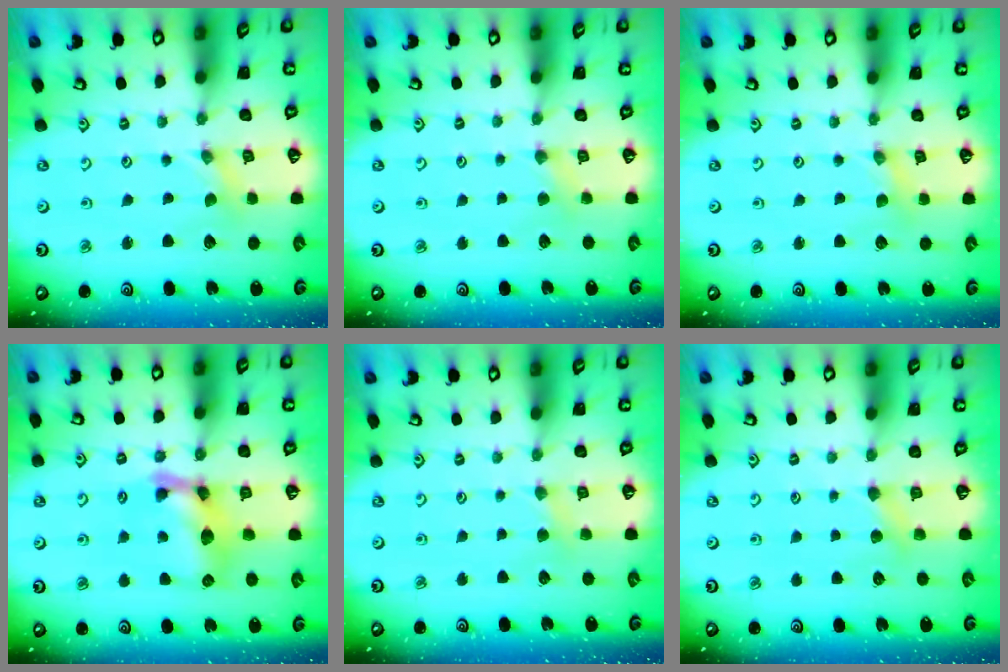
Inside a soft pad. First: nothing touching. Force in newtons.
{"total": 2.9, "press": 2.8, "slide": 0.6}
{"total": 1.4, "press": 1.4, "slide": 0.3}
{"total": 15.3, "press": 15.3, "slide": 0.8}
{"total": 3.7, "press": 3.6, "slide": 0.6}
{"total": 3.6, "press": 3.6, "slide": 0.4}